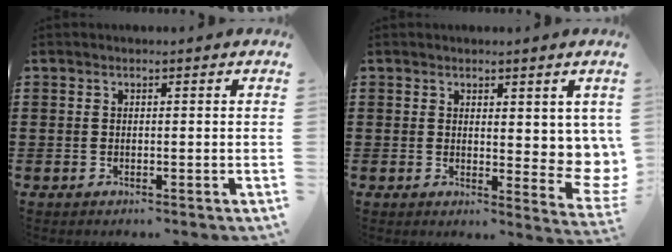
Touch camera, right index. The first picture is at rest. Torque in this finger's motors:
{"motor_torque": [0.32, 0.26, 0.39, 0.03]}